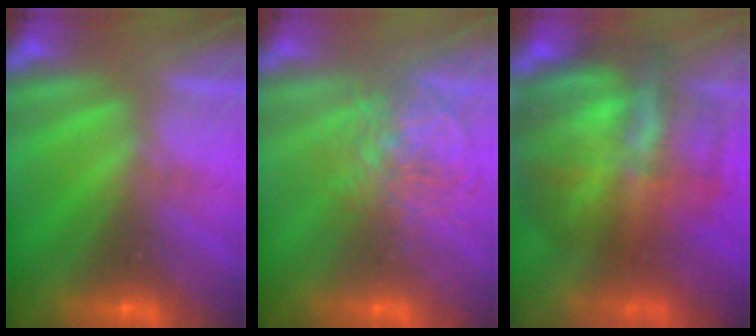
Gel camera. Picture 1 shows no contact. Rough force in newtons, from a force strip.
{"total": 3.7}
{"total": 14.6}